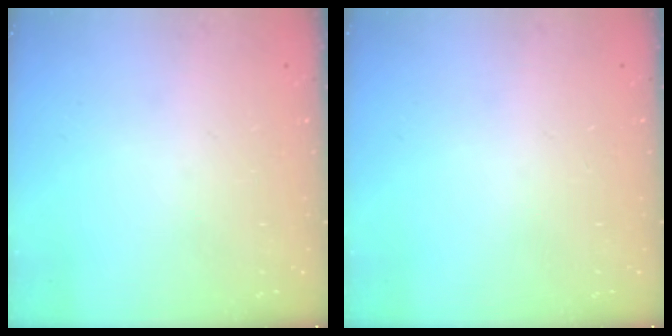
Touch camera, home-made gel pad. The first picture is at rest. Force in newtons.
{"total": 0.0}